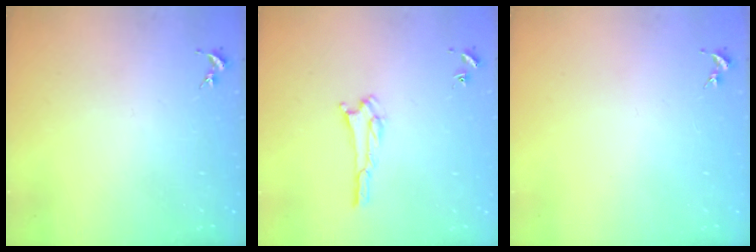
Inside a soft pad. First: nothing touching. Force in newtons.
{"total": 1.9, "press": 1.9, "slide": 0.2}
{"total": 0.0}